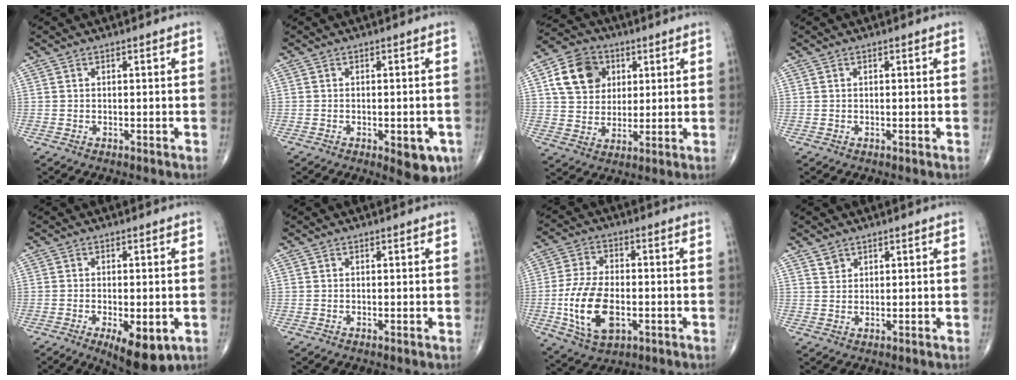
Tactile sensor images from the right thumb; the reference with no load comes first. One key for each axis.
{"total": 6.6, "fx": -2.6, "fy": 2.8, "fz": 5.4, "tx": -0.050, "ty": 0.002, "tz": -0.024}
{"total": 11.9, "fx": 3.9, "fy": 9.6, "fz": 5.9, "tx": -0.082, "ty": -0.004, "tz": 0.066}
{"total": 0.0}
{"total": 9.5, "fx": -3.5, "fy": 3.9, "fz": 8.0, "tx": -0.107, "ty": -0.012, "tz": -0.046}
{"total": 0.0}
{"total": 13.7, "fx": -3.0, "fy": 7.7, "fz": 10.9, "tx": -0.207, "ty": 0.004, "tz": -0.048}
{"total": 1.8, "fx": 1.4, "fy": 1.2, "fz": 0.3, "tx": 0.009, "ty": -0.007, "tz": 0.022}